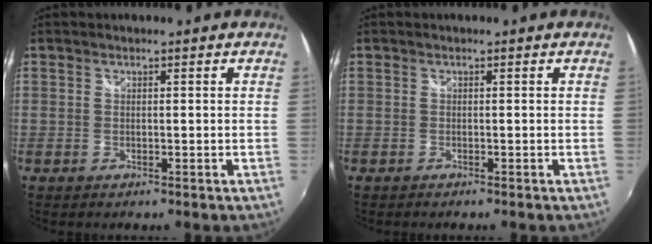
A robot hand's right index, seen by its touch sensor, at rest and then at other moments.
{"total": 0.7, "force": [-0.7, 0.2, 0.1], "torque": [-0.004, -0.007, -0.011]}